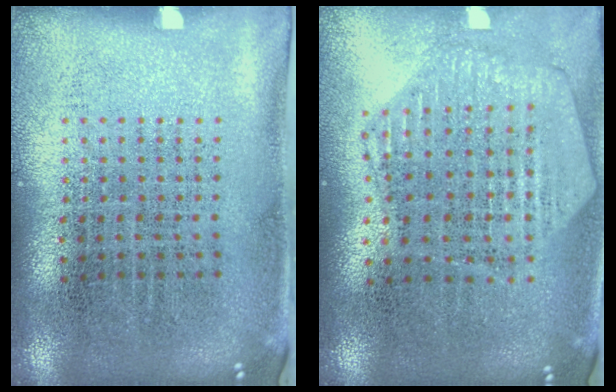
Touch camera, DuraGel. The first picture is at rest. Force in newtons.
{"total": 1.2, "press": 1.2, "slide": 0.1}